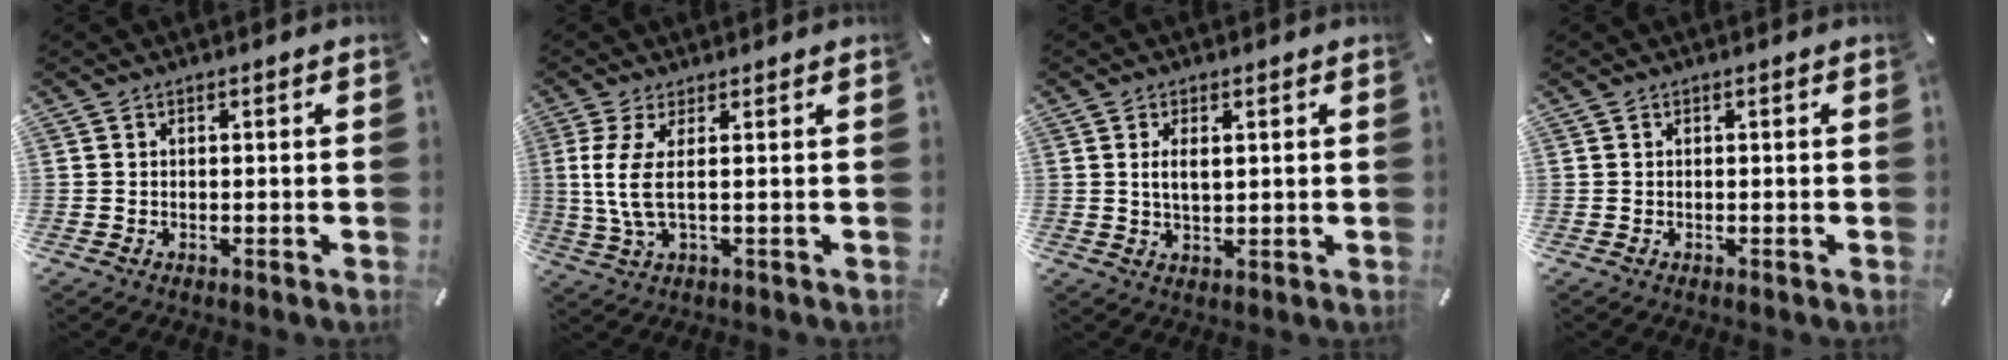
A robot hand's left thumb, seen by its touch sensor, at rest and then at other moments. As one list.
[{"total": 7.3, "force": [0.9, 1.5, 7.1], "torque": [-0.158, -0.019, 0.012]}, {"total": 3.9, "force": [0.9, 1.6, 3.4], "torque": [-0.062, 0.002, 0.012]}, {"total": 0.0}]